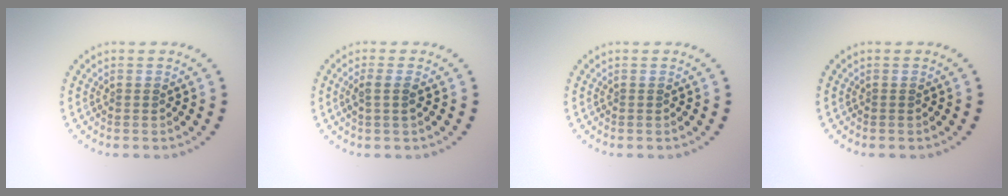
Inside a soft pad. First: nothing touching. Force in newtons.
{"total": 1.5, "press": 1.2, "slide": 0.8}
{"total": 0.0}
{"total": 0.0}